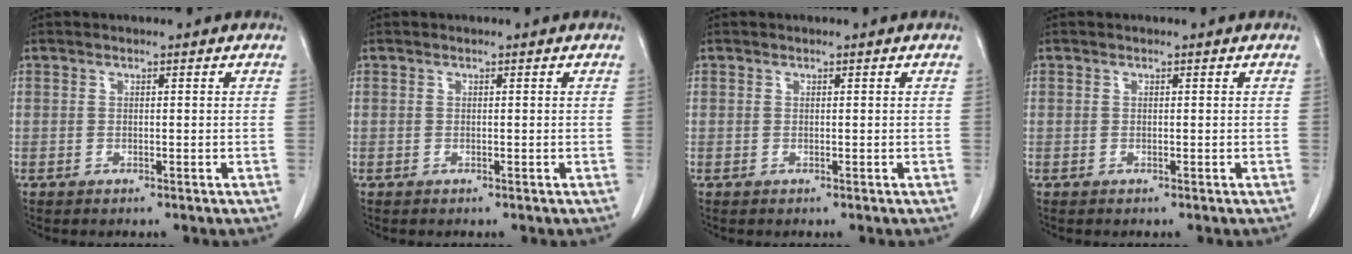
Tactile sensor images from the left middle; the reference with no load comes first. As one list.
[{"total": 0.0}, {"total": 0.0}, {"total": 0.0}]